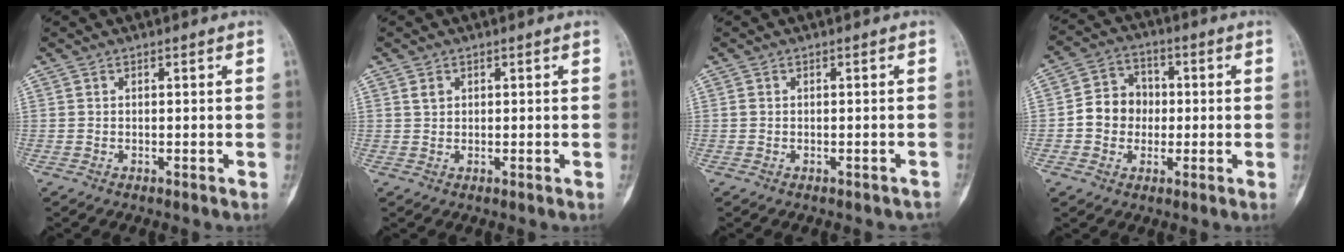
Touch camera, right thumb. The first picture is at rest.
{"total": 1.5, "force": [0.7, 1.1, 0.7], "torque": [-0.007, 0.000, 0.015]}
{"total": 1.3, "force": [-0.7, 1.0, 0.4], "torque": [-0.010, 0.017, -0.005]}
{"total": 8.5, "force": [-0.6, 7.4, 4.0], "torque": [-0.032, 0.024, -0.023]}